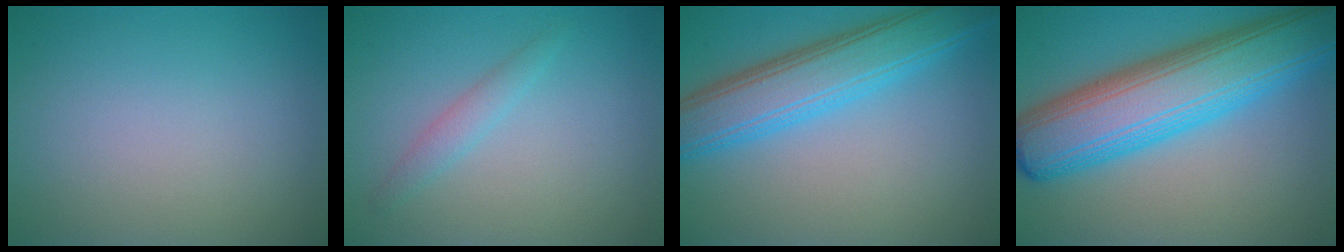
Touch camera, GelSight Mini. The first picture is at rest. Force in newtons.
{"total": 1.4, "press": 1.4, "slide": 0.1}
{"total": 6.9, "press": 6.9, "slide": 0.1}
{"total": 11.6, "press": 11.6, "slide": 0.2}